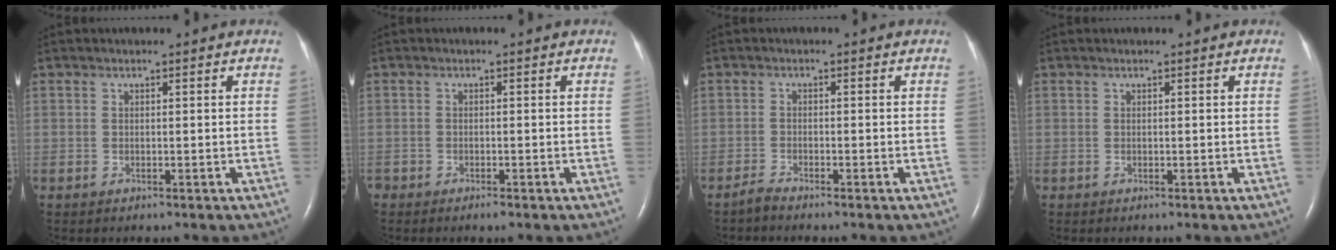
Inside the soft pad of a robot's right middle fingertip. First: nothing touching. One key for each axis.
{"total": 1.1, "fx": -0.9, "fy": 0.3, "fz": 0.5, "tx": -0.007, "ty": -0.001, "tz": -0.012}
{"total": 1.4, "fx": -1.3, "fy": -0.2, "fz": 0.3, "tx": -0.012, "ty": -0.004, "tz": -0.027}
{"total": 0.0}